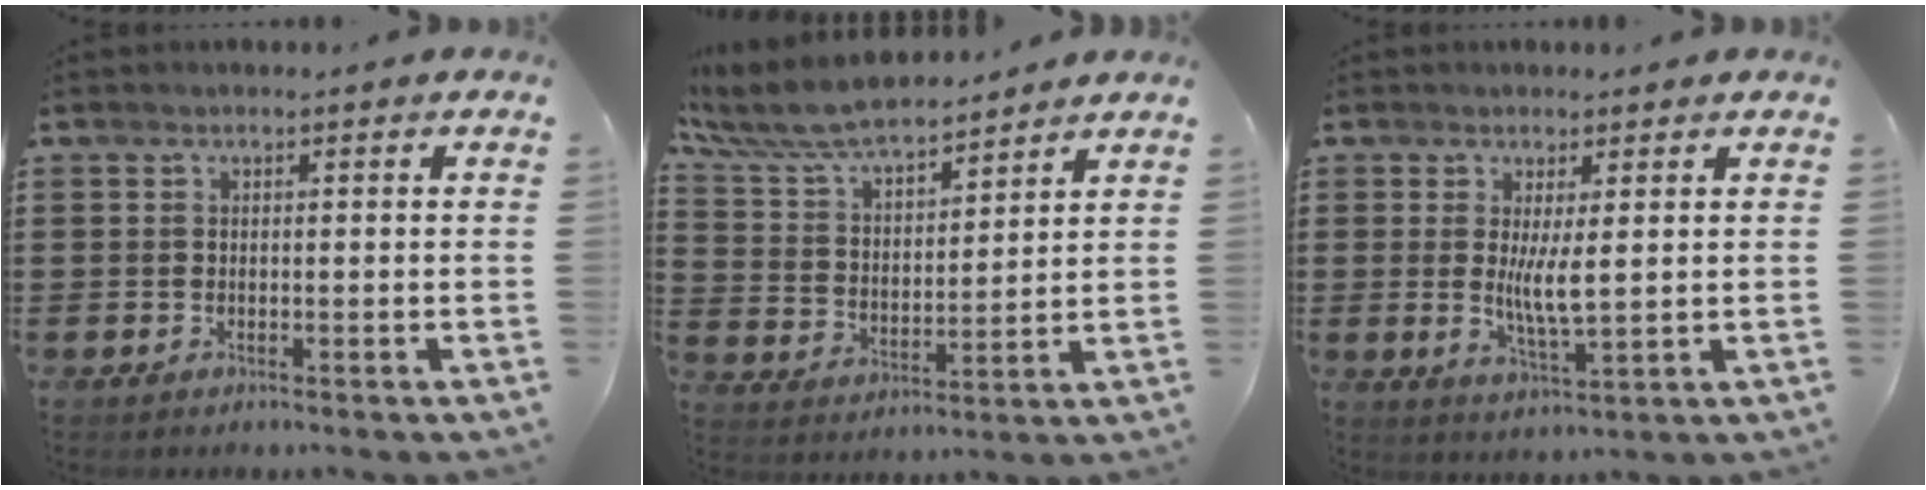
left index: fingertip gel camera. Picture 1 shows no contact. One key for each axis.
{"total": 8.4, "fx": 7.5, "fy": 1.7, "fz": 3.5, "tx": -0.100, "ty": -0.034, "tz": 0.131}
{"total": 5.2, "fx": 1.0, "fy": 1.3, "fz": 5.0, "tx": -0.094, "ty": -0.009, "tz": 0.015}